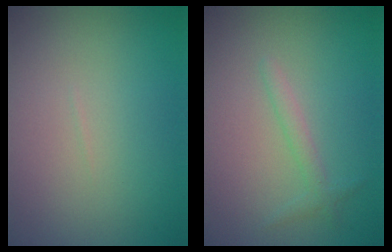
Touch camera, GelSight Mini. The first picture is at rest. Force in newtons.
{"total": 1.3, "press": 1.3, "slide": 0.0}